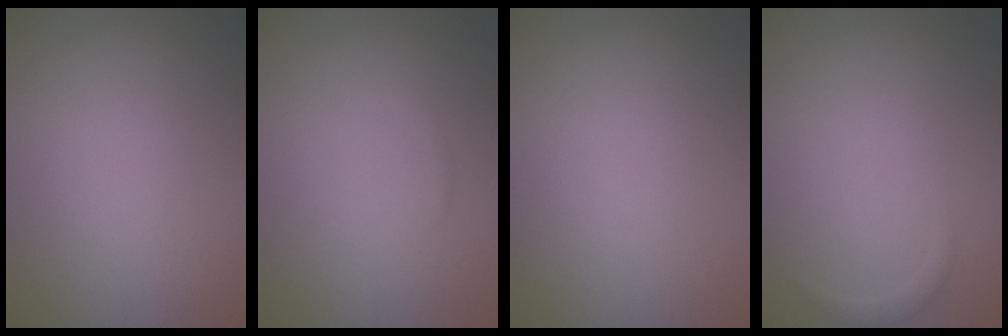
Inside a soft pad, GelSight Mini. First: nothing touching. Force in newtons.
{"total": 0.5, "press": 0.5, "slide": 0.1}
{"total": 0.0}
{"total": 0.8, "press": 0.8, "slide": 0.0}